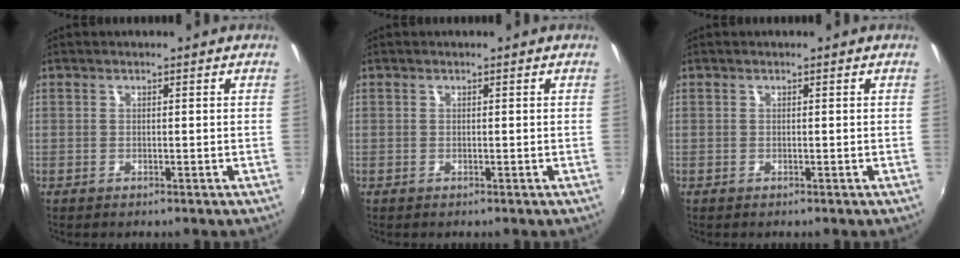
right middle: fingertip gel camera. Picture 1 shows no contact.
{"total": 0.0}
{"total": 0.0}